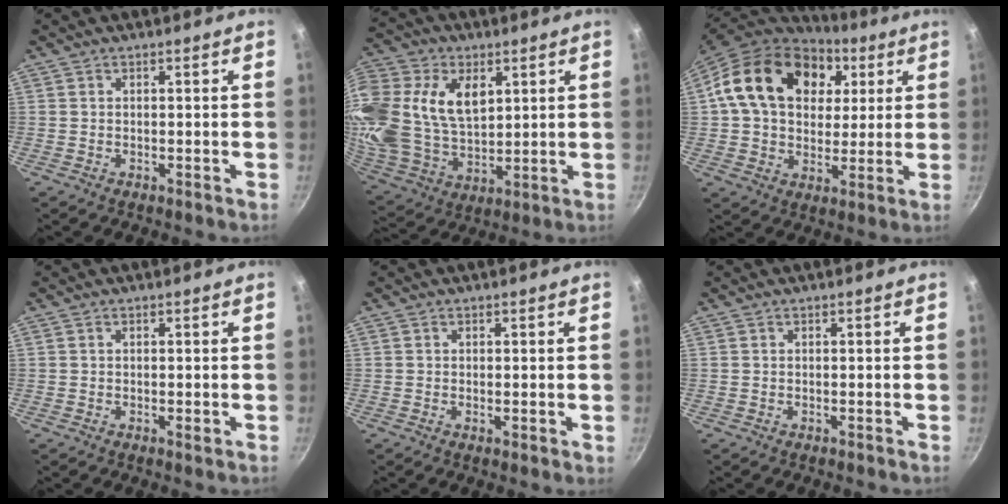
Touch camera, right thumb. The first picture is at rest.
{"total": 25.4, "force": [7.7, 17.3, 16.9], "torque": [-0.380, 0.007, 0.148]}
{"total": 21.5, "force": [6.7, 15.6, 13.3], "torque": [-0.213, 0.007, 0.105]}
{"total": 0.9, "force": [0.1, 0.5, 0.8], "torque": [-0.010, 0.001, 0.001]}
{"total": 1.0, "force": [0.1, 0.4, 0.9], "torque": [-0.013, -0.004, -0.001]}
{"total": 0.0}